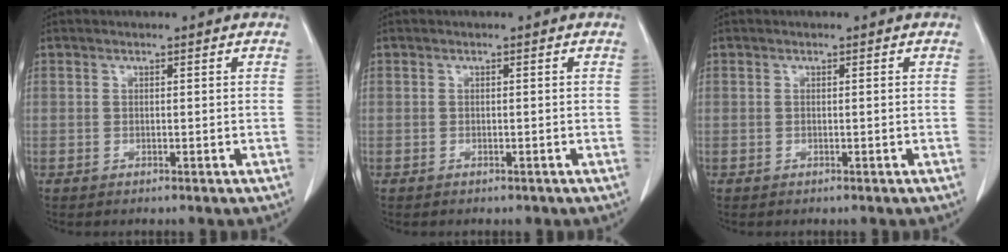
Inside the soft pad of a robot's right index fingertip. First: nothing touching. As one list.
[{"total": 0.7, "force": [-0.5, 0.4, 0.1], "torque": [-0.007, 0.001, -0.007]}, {"total": 0.0}]